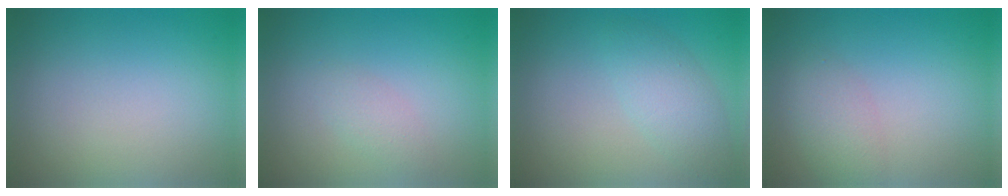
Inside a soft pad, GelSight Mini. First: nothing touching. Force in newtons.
{"total": 1.2, "press": 1.2, "slide": 0.1}
{"total": 3.1, "press": 3.1, "slide": 0.1}
{"total": 2.1, "press": 2.1, "slide": 0.1}